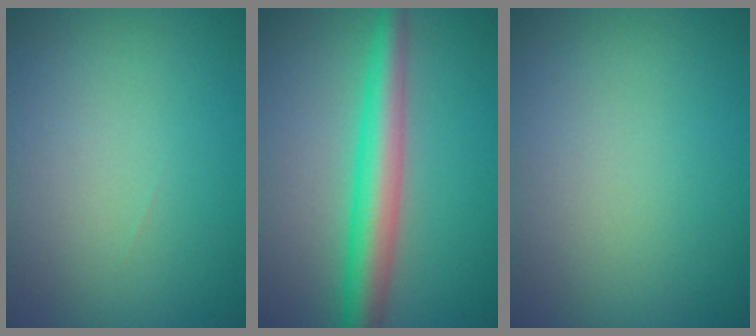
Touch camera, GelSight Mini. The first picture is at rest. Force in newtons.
{"total": 4.9, "press": 4.9, "slide": 0.1}
{"total": 0.0}